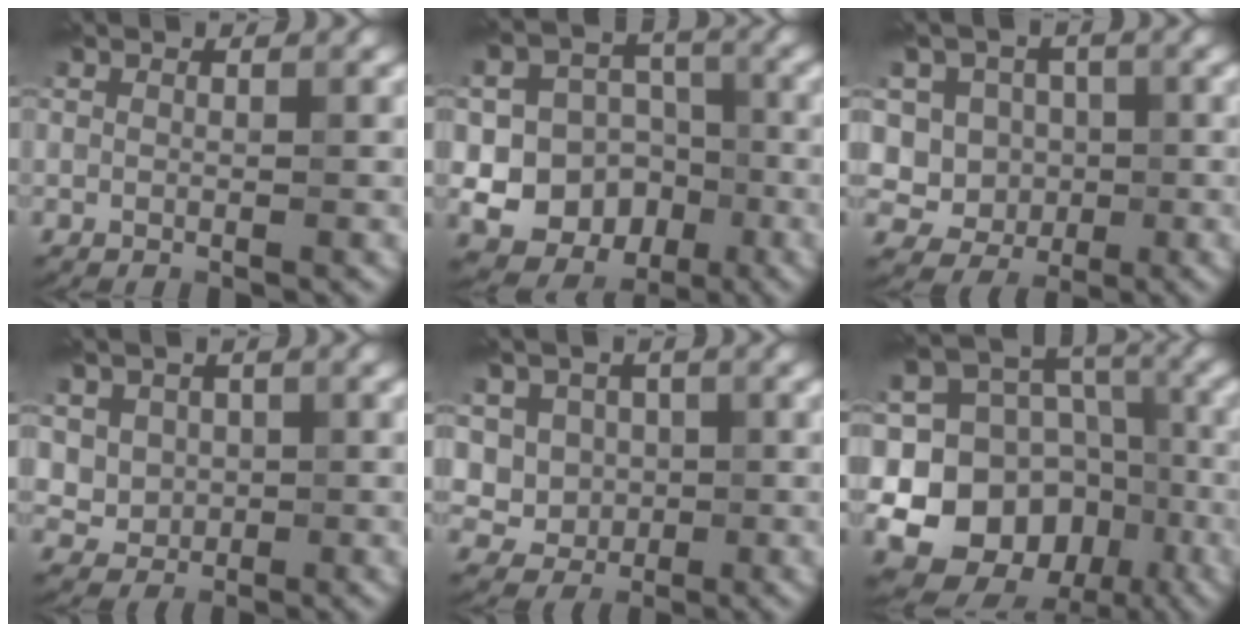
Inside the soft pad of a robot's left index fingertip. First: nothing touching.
{"total": 11.4, "force": [-3.3, 10.2, 4.0], "torque": [-0.058, -0.004, -0.066]}
{"total": 7.1, "force": [0.6, 6.6, 2.7], "torque": [-0.042, 0.028, -0.024]}
{"total": 3.6, "force": [0.9, 3.2, 1.5], "torque": [-0.035, -0.006, 0.023]}
{"total": 4.7, "force": [0.8, 4.3, 1.8], "torque": [-0.025, 0.007, 0.006]}
{"total": 14.9, "force": [-4.5, 12.9, 5.8], "torque": [-0.100, -0.009, -0.080]}